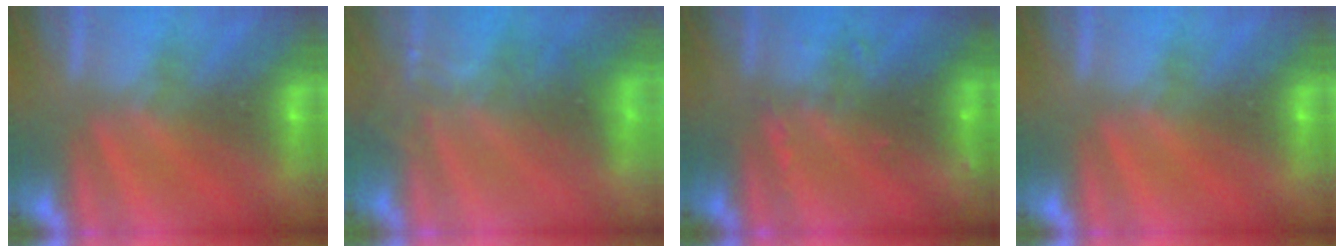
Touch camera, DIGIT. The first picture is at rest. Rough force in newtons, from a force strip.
{"total": 3.3}
{"total": 2.8}
{"total": 0.0}